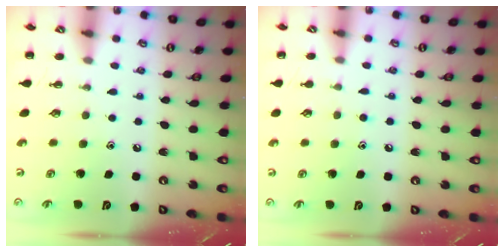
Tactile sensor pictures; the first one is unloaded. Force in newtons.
{"total": 5.9, "press": 5.6, "slide": 1.9}